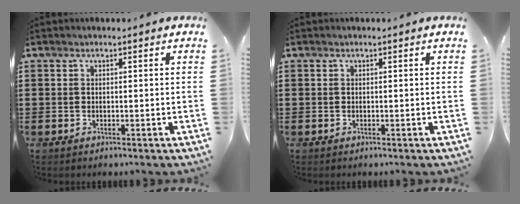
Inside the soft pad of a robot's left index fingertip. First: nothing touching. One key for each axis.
{"total": 0.0}